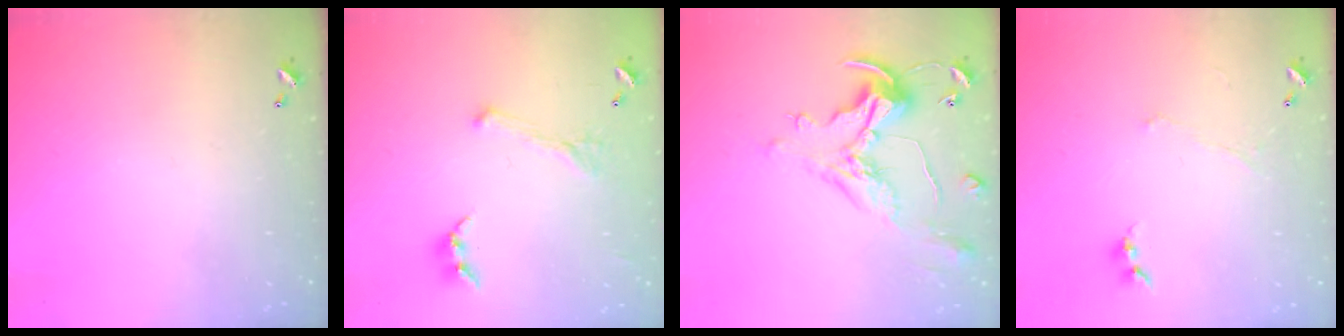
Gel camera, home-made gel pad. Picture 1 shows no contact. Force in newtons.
{"total": 2.1, "press": 2.0, "slide": 0.7}
{"total": 1.7, "press": 1.2, "slide": 1.1}
{"total": 1.1, "press": 0.8, "slide": 0.7}